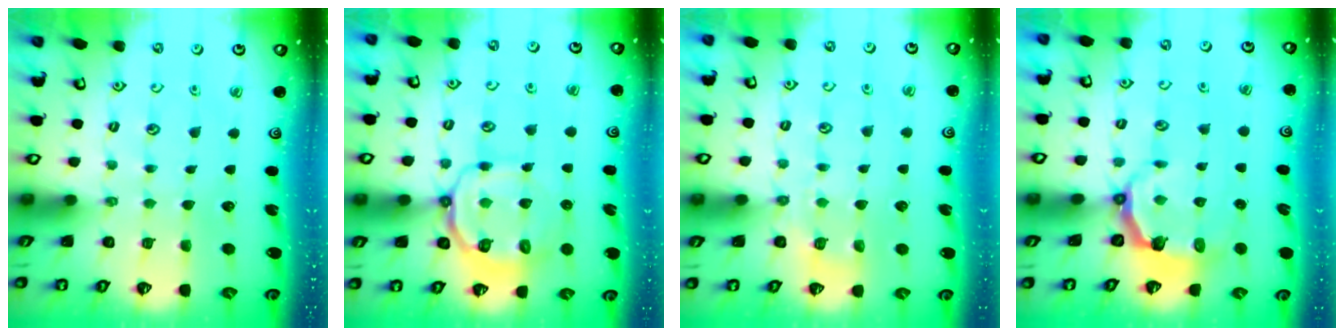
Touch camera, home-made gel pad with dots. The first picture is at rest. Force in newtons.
{"total": 9.0, "press": 8.8, "slide": 2.1}
{"total": 5.1, "press": 4.9, "slide": 1.5}
{"total": 4.1, "press": 2.6, "slide": 3.2}